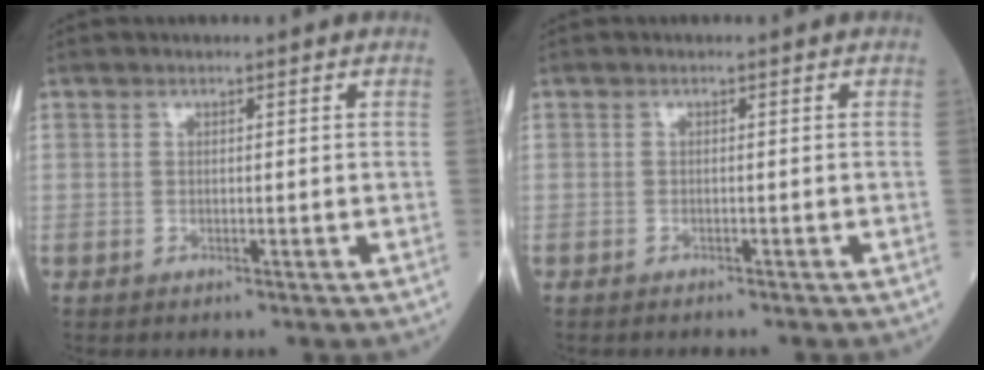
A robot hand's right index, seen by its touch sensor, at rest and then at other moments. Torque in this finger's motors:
{"motor_torque": [-0.18, -0.04, -0.11, -0.05]}